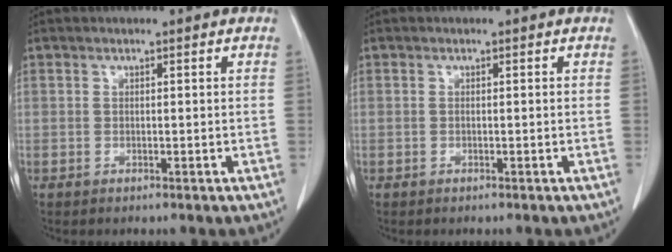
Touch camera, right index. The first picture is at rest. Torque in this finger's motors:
{"motor_torque": [-0.05, -0.16, 0.02, -0.01]}